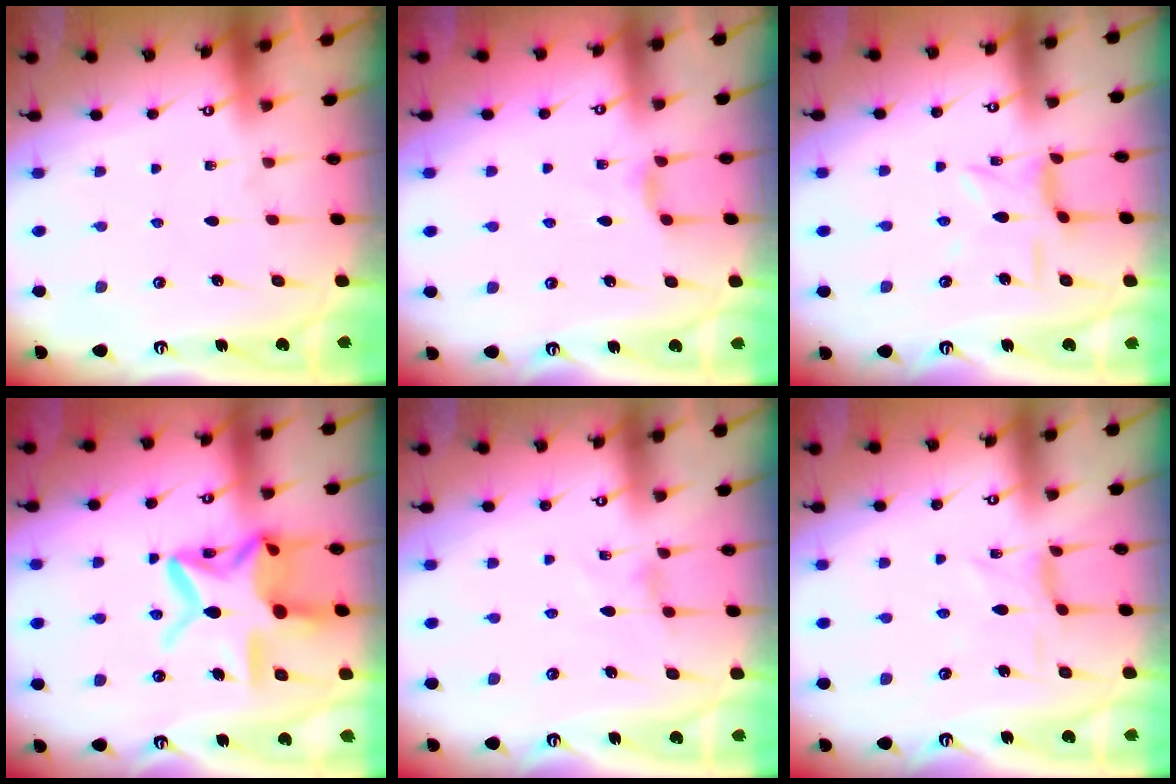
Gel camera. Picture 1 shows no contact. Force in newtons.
{"total": 2.7, "press": 2.6, "slide": 0.5}
{"total": 3.2, "press": 3.1, "slide": 0.4}
{"total": 17.6, "press": 17.6, "slide": 1.3}
{"total": 1.1, "press": 1.0, "slide": 0.3}
{"total": 1.5, "press": 1.3, "slide": 0.6}